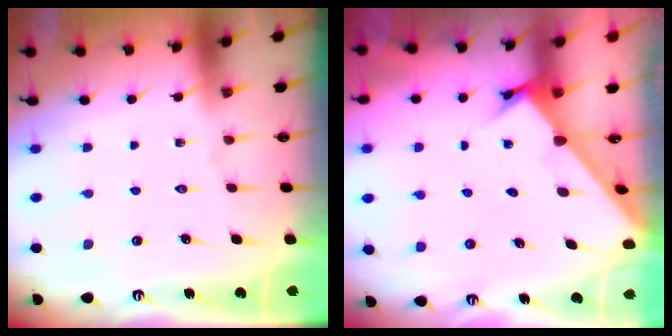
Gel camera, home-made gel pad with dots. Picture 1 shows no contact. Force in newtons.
{"total": 2.0, "press": 2.0, "slide": 0.2}